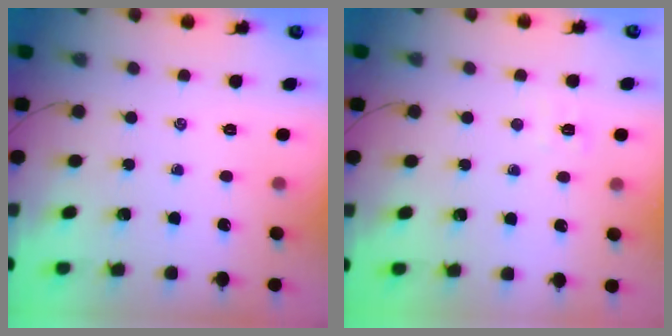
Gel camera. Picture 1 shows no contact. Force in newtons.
{"total": 4.7, "press": 4.6, "slide": 1.2}